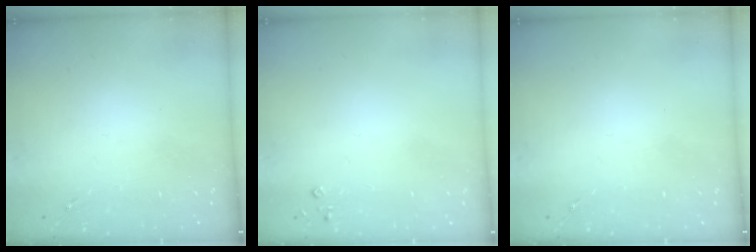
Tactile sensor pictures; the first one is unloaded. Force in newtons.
{"total": 2.2, "press": 2.2, "slide": 0.3}
{"total": 0.0}